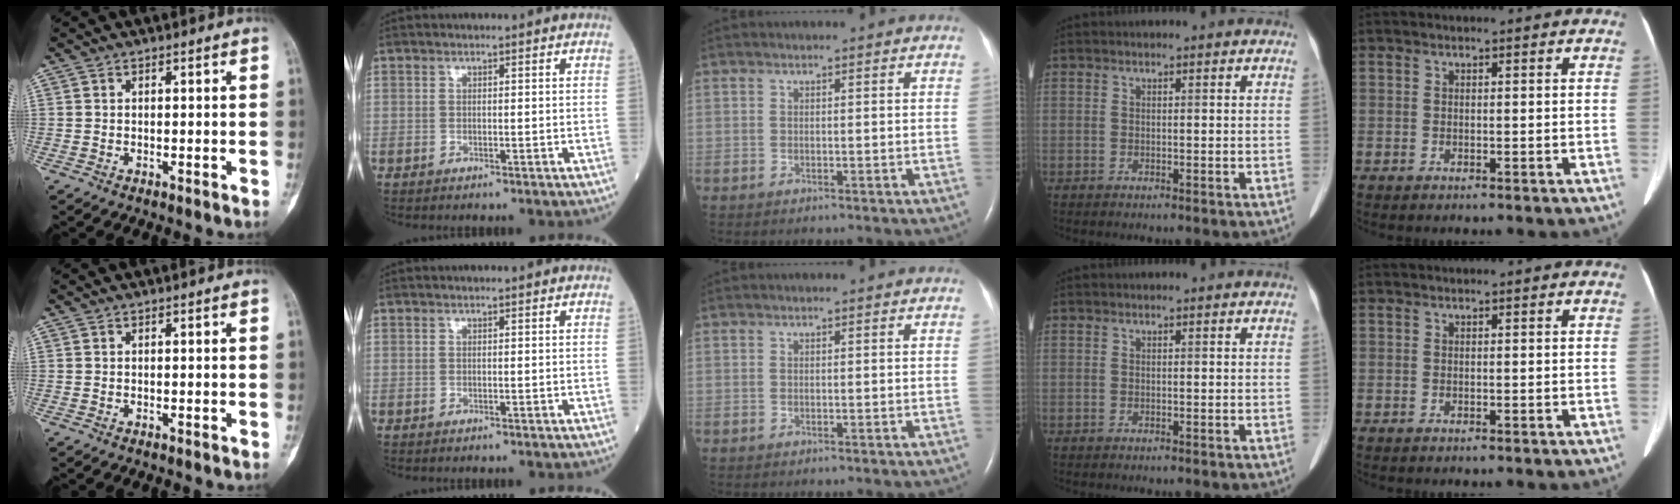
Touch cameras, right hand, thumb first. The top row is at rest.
{}